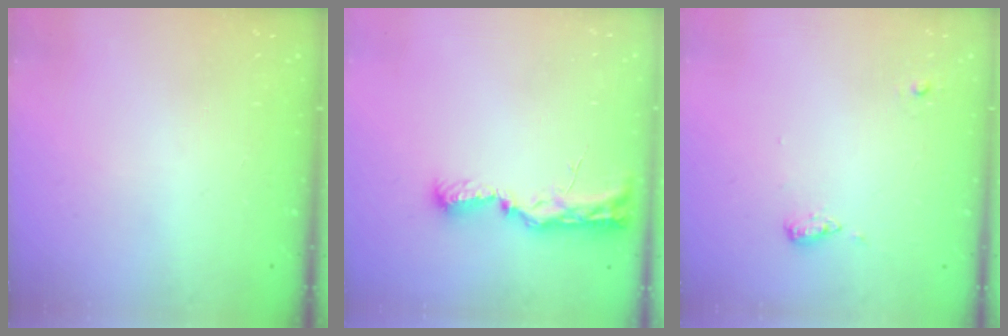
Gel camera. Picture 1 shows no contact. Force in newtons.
{"total": 10.7, "press": 9.7, "slide": 4.5}
{"total": 7.0, "press": 6.3, "slide": 2.9}